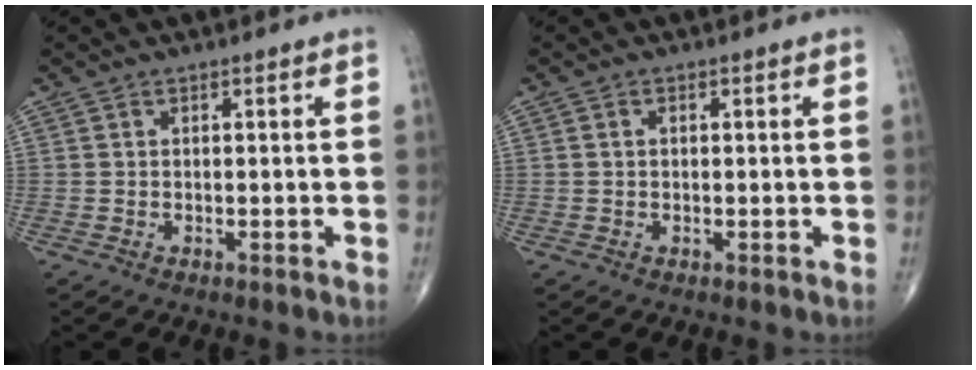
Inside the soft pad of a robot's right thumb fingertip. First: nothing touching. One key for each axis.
{"total": 0.6, "fx": 0.1, "fy": 0.3, "fz": 0.4, "tx": -0.011, "ty": 0.002, "tz": 0.001}